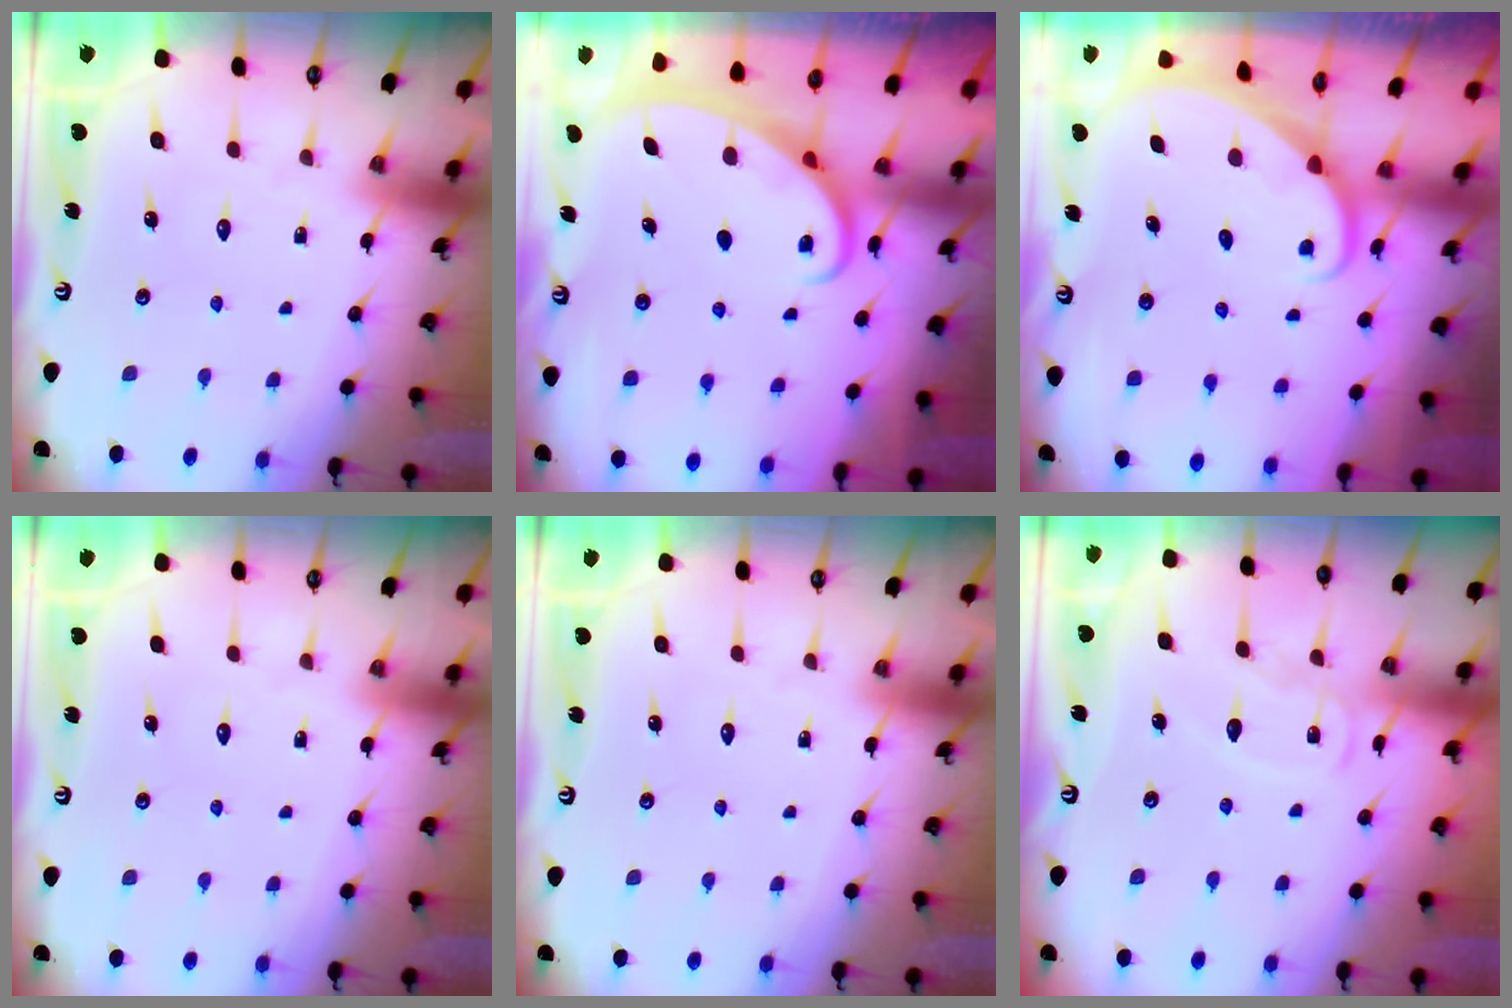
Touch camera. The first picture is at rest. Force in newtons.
{"total": 2.5, "press": 2.4, "slide": 0.3}
{"total": 1.7, "press": 1.7, "slide": 0.1}
{"total": 0.0}
{"total": 0.0}
{"total": 7.6, "press": 7.5, "slide": 0.7}